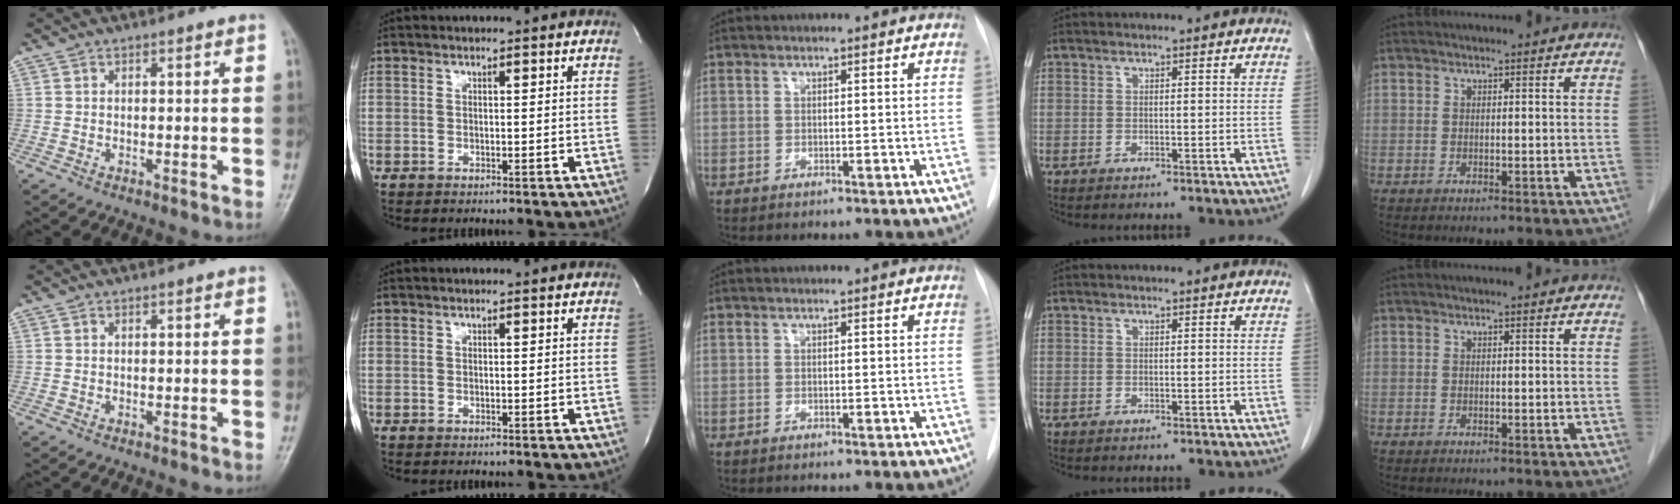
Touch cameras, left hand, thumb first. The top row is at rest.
{}